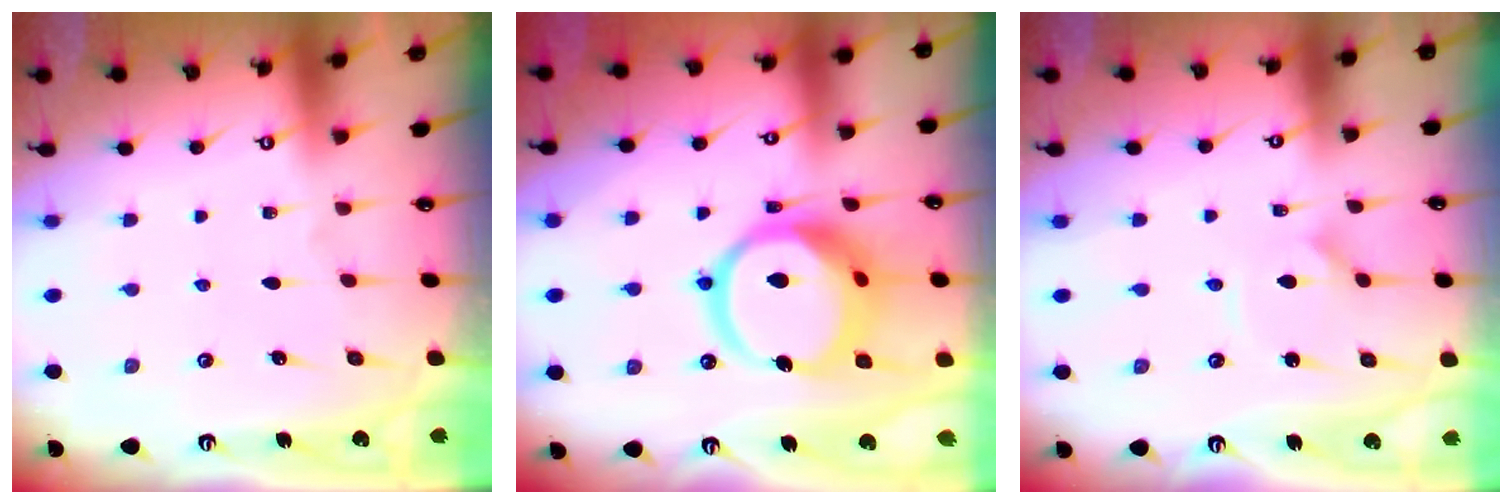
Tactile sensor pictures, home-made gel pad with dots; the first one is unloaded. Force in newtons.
{"total": 18.5, "press": 18.3, "slide": 2.2}
{"total": 2.9, "press": 2.9, "slide": 0.1}